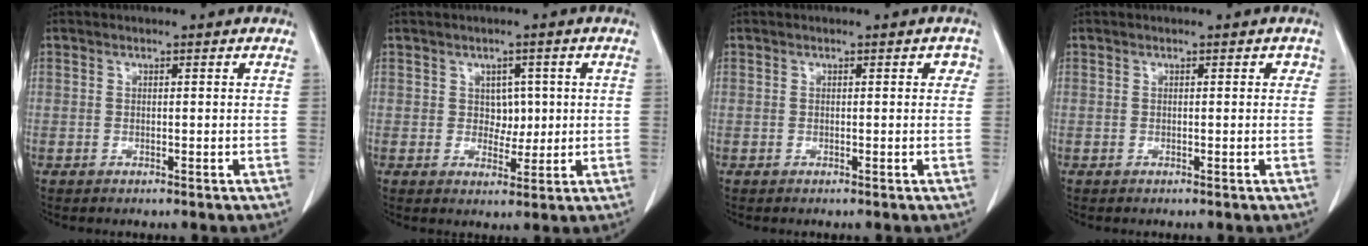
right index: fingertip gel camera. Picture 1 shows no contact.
{"total": 3.4, "force": [0.6, 2.5, 2.2], "torque": [-0.023, 0.001, 0.014]}
{"total": 1.2, "force": [0.3, 0.8, 0.9], "torque": [-0.005, 0.012, 0.002]}
{"total": 0.8, "force": [0.2, 0.6, 0.4], "torque": [0.003, 0.008, -0.002]}